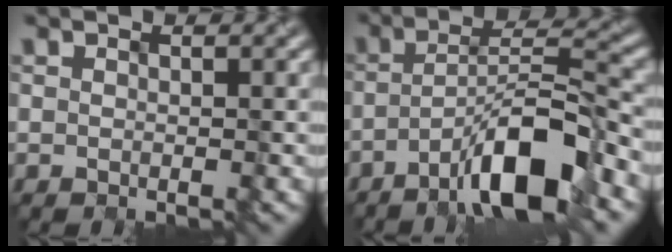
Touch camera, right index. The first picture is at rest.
{"total": 7.6, "force": [-4.5, 1.3, 6.0], "torque": [-0.095, 0.017, -0.079]}